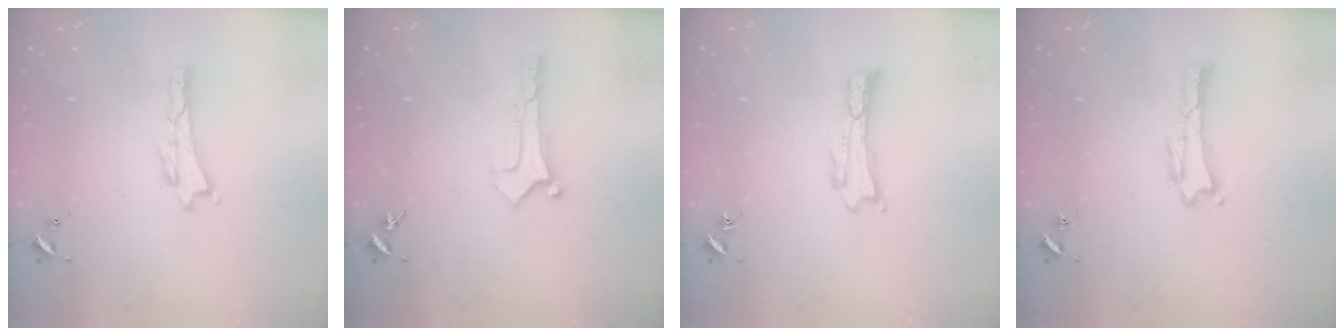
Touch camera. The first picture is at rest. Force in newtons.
{"total": 0.0}
{"total": 0.0}
{"total": 0.0}